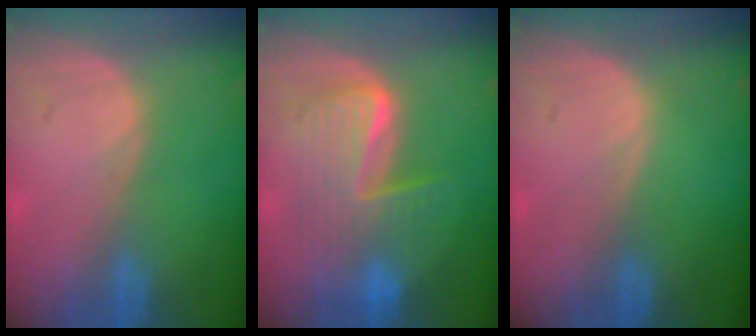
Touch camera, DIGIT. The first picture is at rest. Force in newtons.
{"total": 8.5, "press": 8.4, "slide": 0.9}
{"total": 0.0}